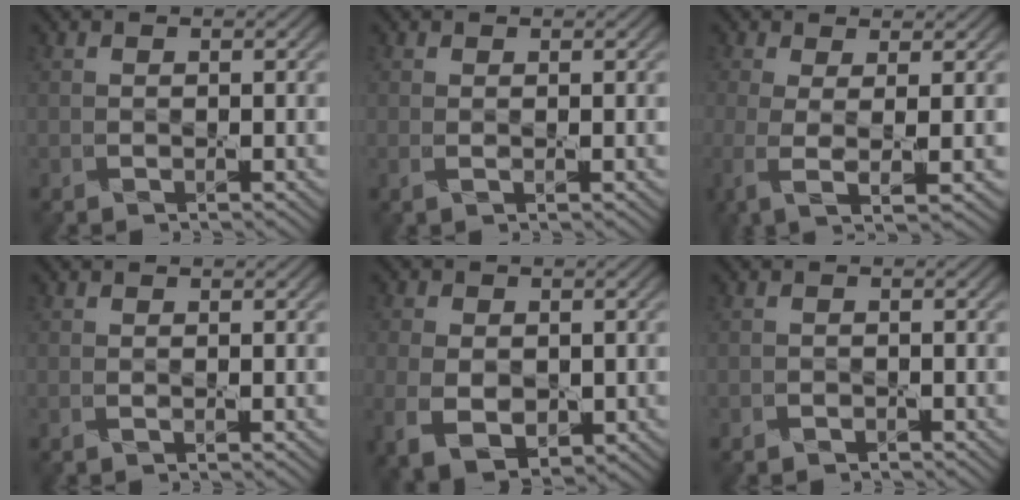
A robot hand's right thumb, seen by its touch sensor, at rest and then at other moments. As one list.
[{"total": 0.8, "force": [0.1, 0.1, 0.8], "torque": [-0.018, 0.000, 0.002]}, {"total": 4.8, "force": [0.0, 1.1, 4.6], "torque": [-0.095, -0.007, -0.003]}, {"total": 0.5, "force": [0.0, 0.1, 0.5], "torque": [-0.011, -0.001, 0.000]}, {"total": 7.0, "force": [-1.6, 4.8, 4.9], "torque": [-0.117, -0.030, -0.016]}, {"total": 0.8, "force": [-0.6, 0.5, 0.1], "torque": [-0.001, -0.004, -0.010]}]